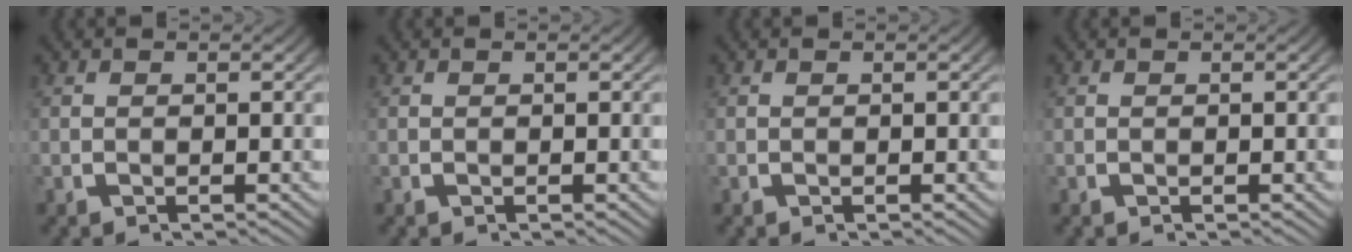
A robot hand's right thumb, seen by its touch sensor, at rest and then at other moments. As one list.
[{"total": 0.0}, {"total": 0.0}, {"total": 0.0}]